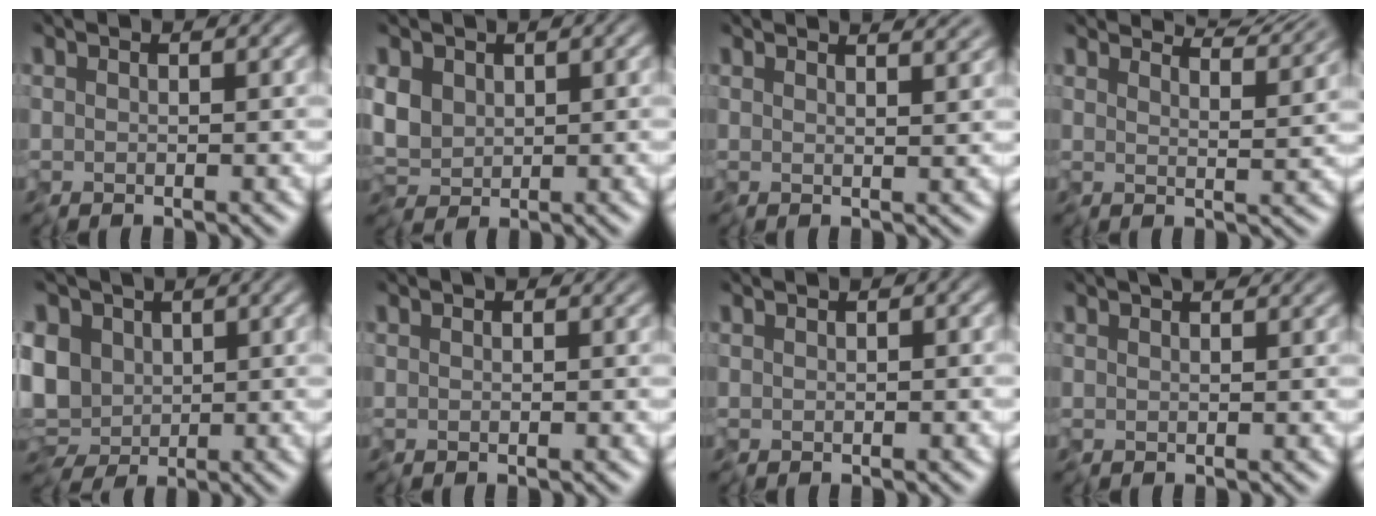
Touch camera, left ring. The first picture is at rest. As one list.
[{"total": 4.1, "force": [0.3, 3.3, 2.5], "torque": [-0.069, 0.002, 0.001]}, {"total": 5.8, "force": [4.5, 2.2, 2.9], "torque": [-0.022, 0.032, 0.028]}, {"total": 7.7, "force": [6.8, 1.8, 3.2], "torque": [-0.026, 0.017, 0.055]}, {"total": 6.7, "force": [-0.7, 5.4, 3.9], "torque": [-0.079, 0.000, -0.027]}, {"total": 1.3, "force": [0.6, 0.9, 0.8], "torque": [-0.014, 0.006, 0.006]}, {"total": 0.9, "force": [0.3, 0.6, 0.7], "torque": [-0.009, 0.007, -0.002]}, {"total": 3.0, "force": [2.1, 1.2, 1.9], "torque": [-0.024, 0.017, 0.012]}]